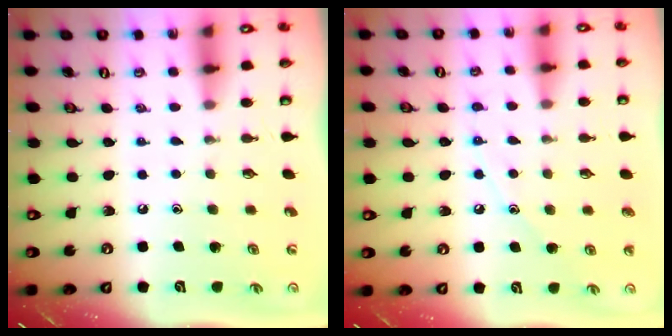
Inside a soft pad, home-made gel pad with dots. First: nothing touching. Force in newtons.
{"total": 7.1, "press": 7.1, "slide": 0.2}